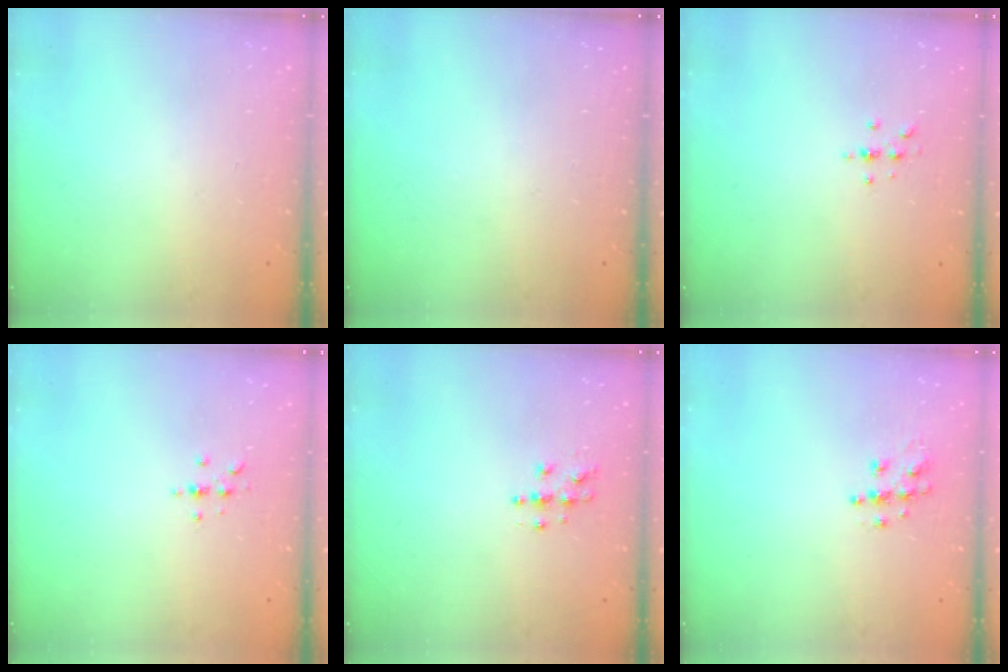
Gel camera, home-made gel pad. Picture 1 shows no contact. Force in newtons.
{"total": 0.0}
{"total": 3.0, "press": 3.0, "slide": 0.3}
{"total": 2.3, "press": 2.3, "slide": 0.2}
{"total": 4.9, "press": 4.9, "slide": 0.1}
{"total": 7.8, "press": 7.8, "slide": 0.2}